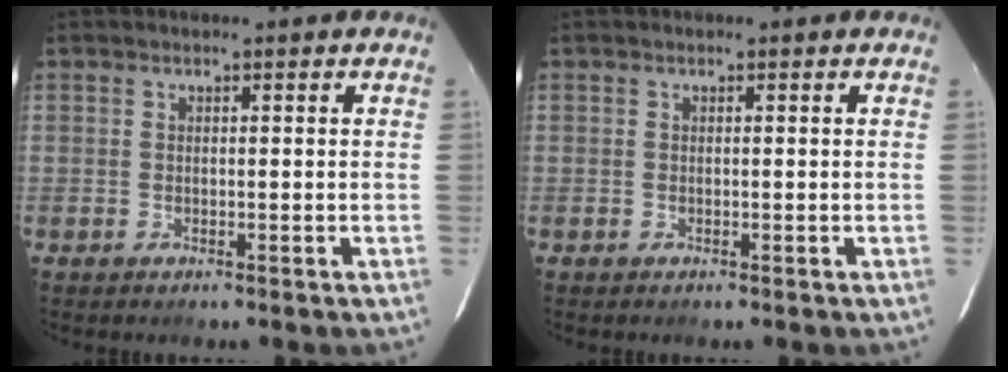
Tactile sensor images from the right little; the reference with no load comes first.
{"total": 0.0}